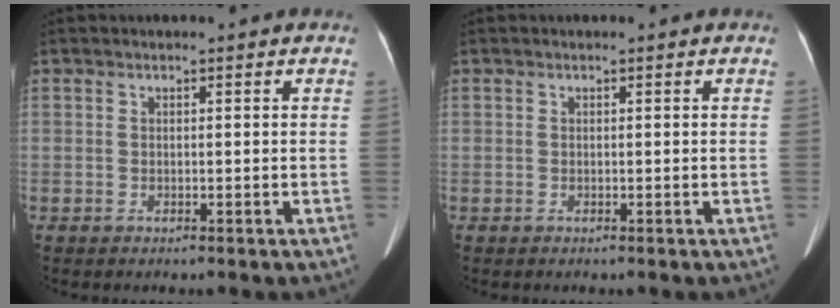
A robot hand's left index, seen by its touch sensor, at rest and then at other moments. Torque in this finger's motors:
{"motor_torque": [0.27, -0.19, 0.05, 0.01]}